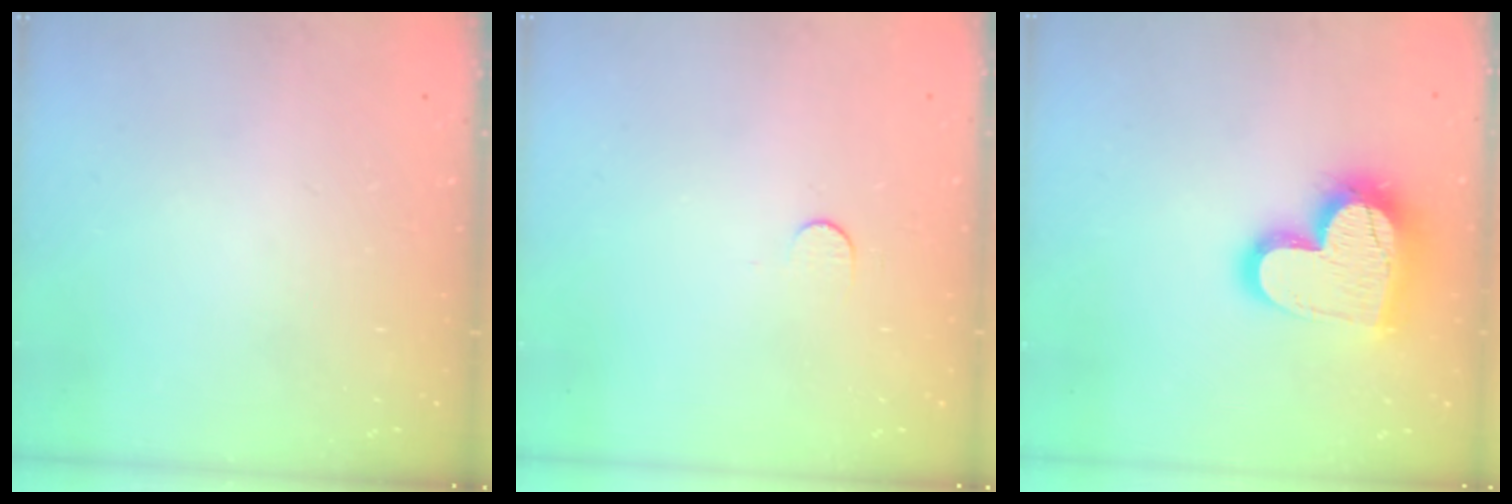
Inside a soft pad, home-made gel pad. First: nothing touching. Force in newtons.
{"total": 3.7, "press": 3.7, "slide": 0.4}
{"total": 18.4, "press": 18.4, "slide": 1.4}